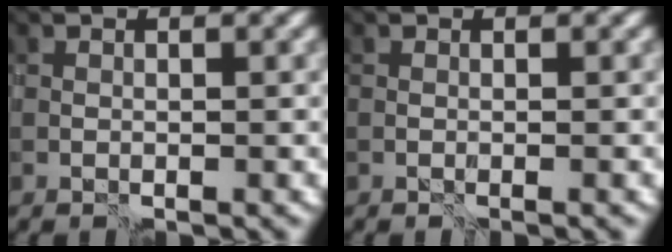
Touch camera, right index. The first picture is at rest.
{"total": 1.1, "force": [-0.4, -0.9, -0.5], "torque": [0.015, 0.004, -0.007]}